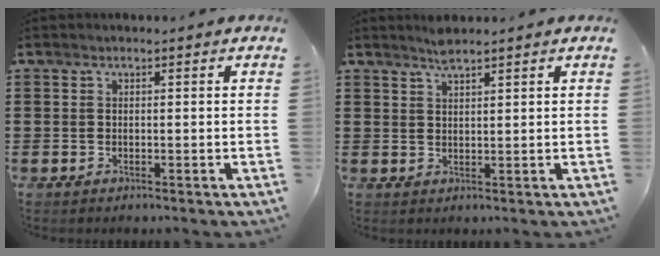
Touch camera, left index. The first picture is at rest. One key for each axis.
{"total": 2.4, "fx": 2.1, "fy": 0.2, "fz": 1.2, "tx": -0.027, "ty": 0.000, "tz": 0.039}